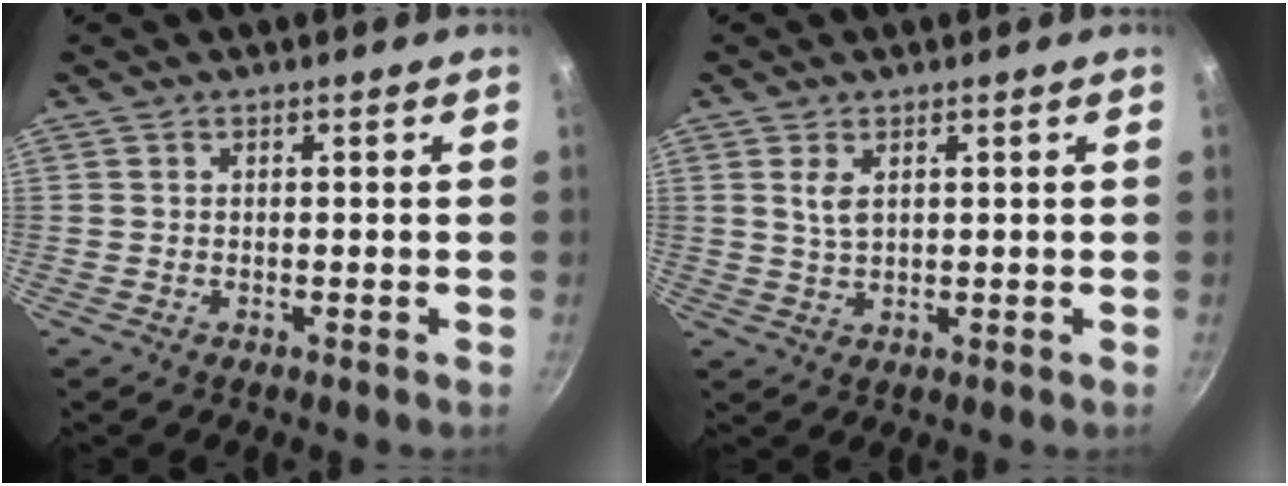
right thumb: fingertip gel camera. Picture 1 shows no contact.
{"total": 3.3, "force": [1.2, 1.7, 2.6], "torque": [-0.048, -0.010, 0.027]}